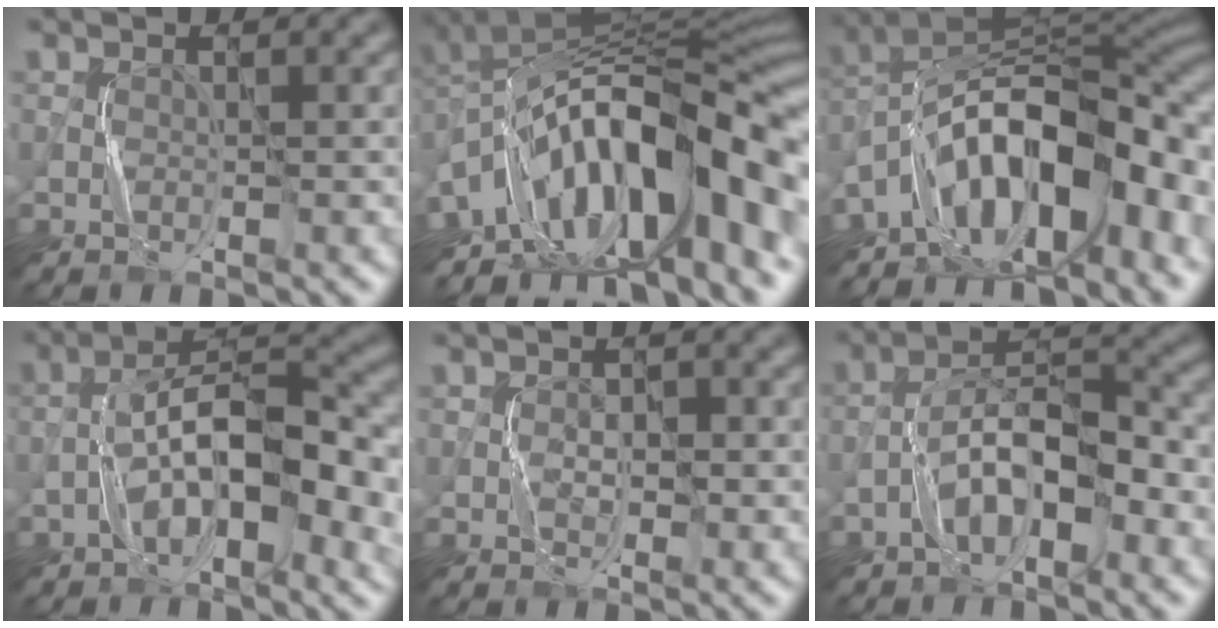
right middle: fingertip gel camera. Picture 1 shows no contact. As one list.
[{"total": 14.8, "force": [-6.6, 5.7, 11.9], "torque": [-0.181, 0.027, -0.117]}, {"total": 13.8, "force": [-5.8, 6.5, 10.7], "torque": [-0.146, 0.015, -0.109]}, {"total": 9.4, "force": [-2.6, 3.6, 8.3], "torque": [-0.131, 0.022, -0.046]}, {"total": 1.8, "force": [-0.1, 1.3, 1.2], "torque": [-0.022, 0.000, -0.002]}, {"total": 5.7, "force": [-2.7, 2.1, 4.6], "torque": [-0.079, 0.022, -0.052]}]